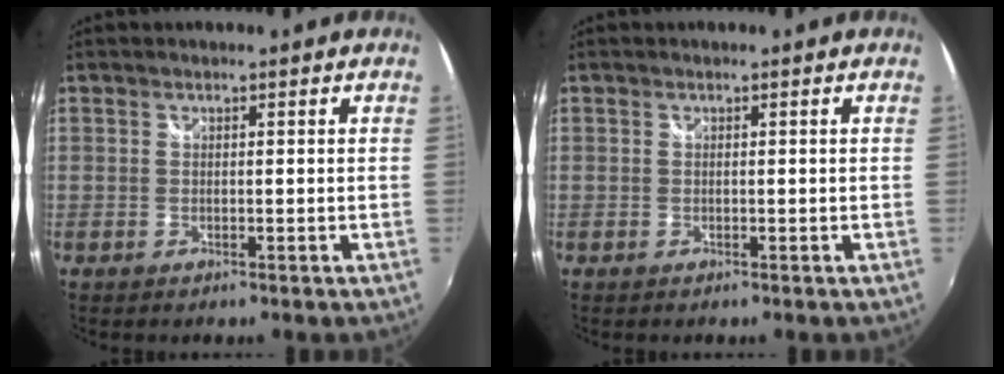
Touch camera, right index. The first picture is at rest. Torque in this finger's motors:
{"motor_torque": [0.44, 0.09, 0.09, 0.00]}